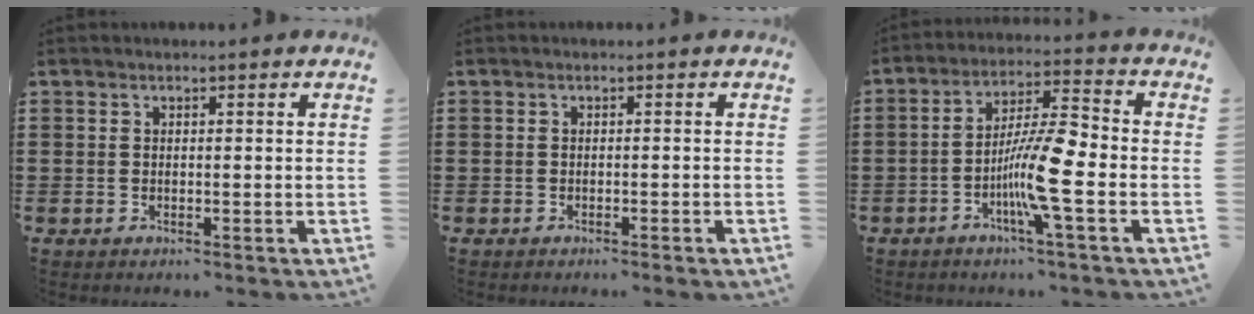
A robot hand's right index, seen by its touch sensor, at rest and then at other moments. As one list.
[{"total": 0.5, "force": [-0.5, 0.0, 0.2], "torque": [-0.004, -0.002, -0.010]}, {"total": 9.7, "force": [-2.8, 1.0, 9.2], "torque": [-0.190, -0.012, -0.060]}]